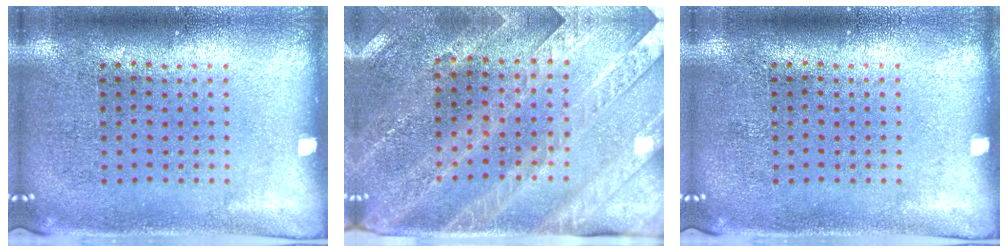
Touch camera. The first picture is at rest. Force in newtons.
{"total": 2.9, "press": 2.7, "slide": 1.1}
{"total": 0.0}